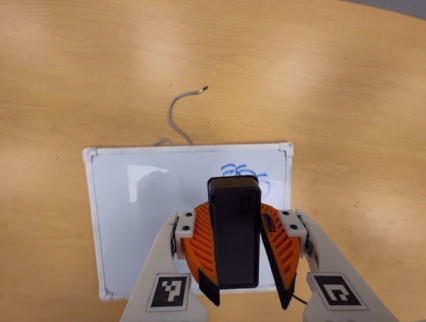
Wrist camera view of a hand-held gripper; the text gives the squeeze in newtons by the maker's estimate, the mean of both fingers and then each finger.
{"total": 8.9, "left": 8.9, "right": 8.8}